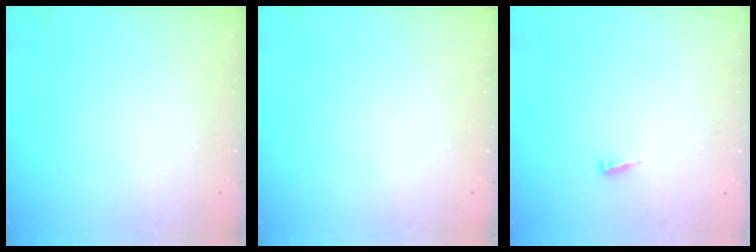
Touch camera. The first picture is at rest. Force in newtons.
{"total": 0.0}
{"total": 3.9, "press": 3.6, "slide": 1.5}